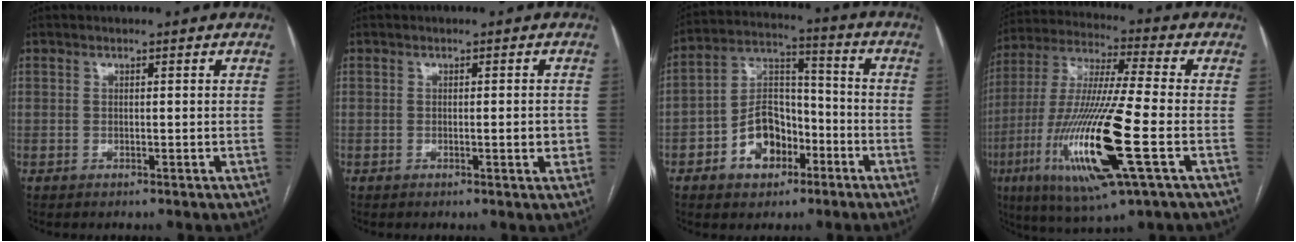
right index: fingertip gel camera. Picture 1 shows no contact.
{"total": 2.5, "force": [-0.3, 0.7, 2.4], "torque": [-0.032, -0.001, -0.004]}
{"total": 10.3, "force": [-4.5, 6.7, 6.3], "torque": [-0.127, 0.031, -0.073]}
{"total": 20.4, "force": [-6.3, 1.3, 19.4], "torque": [-0.419, -0.034, -0.118]}